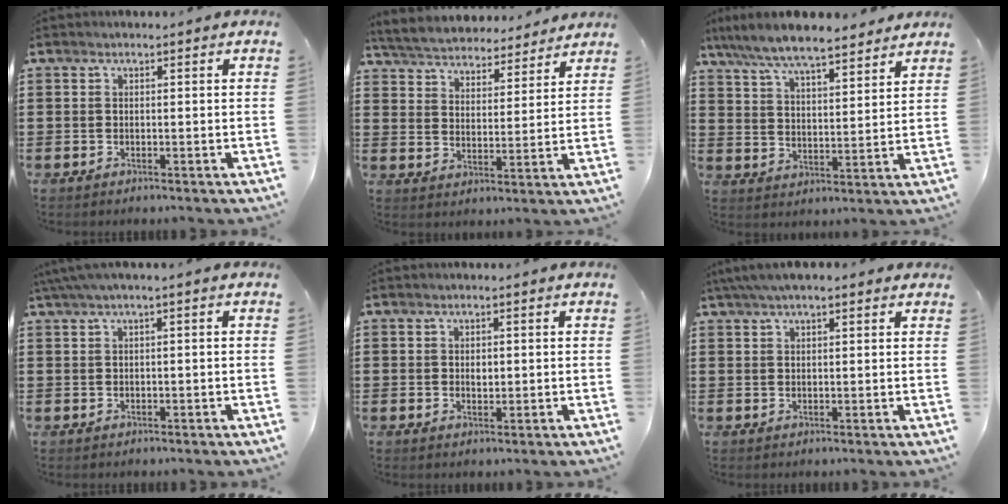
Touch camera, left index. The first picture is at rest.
{"total": 4.9, "force": [4.9, 0.4, 0.2], "torque": [-0.031, -0.033, 0.082]}
{"total": 7.2, "force": [6.5, 0.7, 2.9], "torque": [-0.081, -0.028, 0.115]}
{"total": 1.8, "force": [0.0, 0.1, 1.8], "torque": [-0.030, -0.004, 0.001]}
{"total": 1.2, "force": [0.2, 0.7, 0.9], "torque": [-0.012, 0.001, 0.001]}
{"total": 3.7, "force": [2.7, 1.0, 2.4], "torque": [-0.053, 0.006, 0.049]}